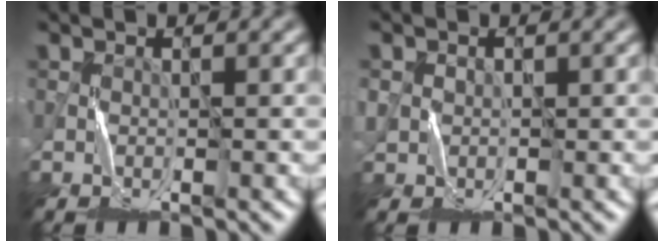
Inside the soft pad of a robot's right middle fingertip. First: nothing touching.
{"total": 1.1, "force": [0.3, 1.0, -0.3], "torque": [0.003, 0.001, 0.008]}